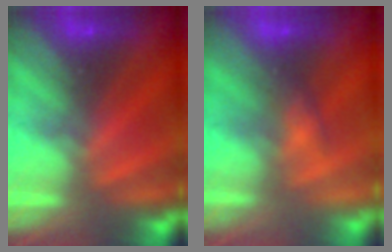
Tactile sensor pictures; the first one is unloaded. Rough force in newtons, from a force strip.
{"total": 2.6}